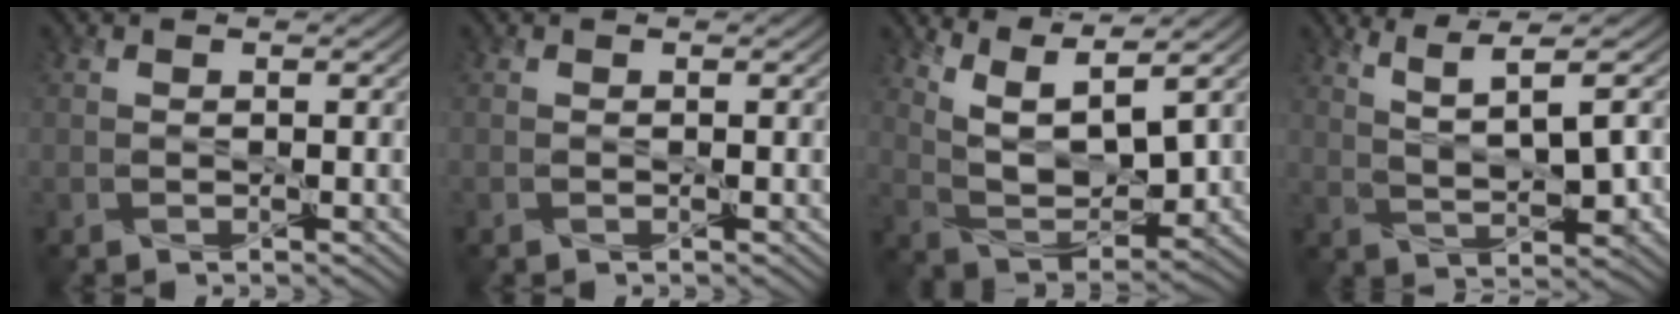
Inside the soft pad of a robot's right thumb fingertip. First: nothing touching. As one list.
[{"total": 0.0}, {"total": 8.9, "force": [5.8, 2.6, 6.3], "torque": [-0.127, -0.006, 0.106]}, {"total": 4.4, "force": [2.3, 0.3, 3.8], "torque": [-0.086, -0.001, 0.051]}]